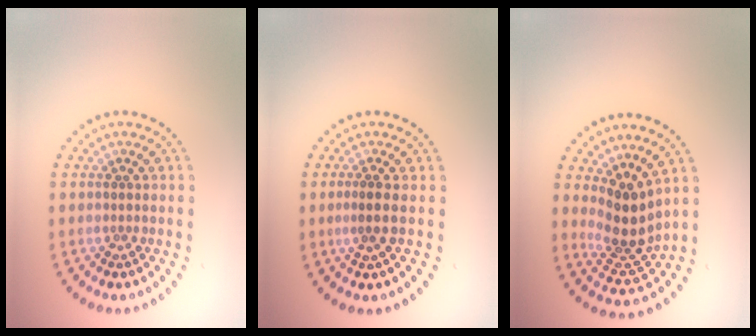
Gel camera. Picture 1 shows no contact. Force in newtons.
{"total": 1.2, "press": 0.8, "slide": 0.9}
{"total": 3.8, "press": 2.8, "slide": 2.5}